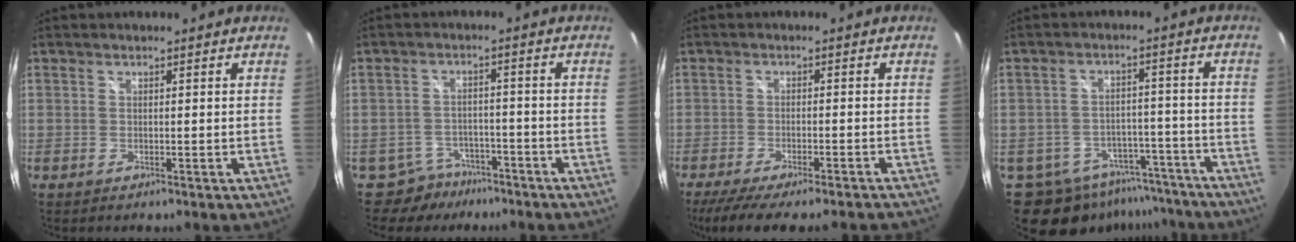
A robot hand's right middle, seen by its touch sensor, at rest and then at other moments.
{"total": 6.0, "force": [-4.7, 3.7, 0.1], "torque": [-0.012, 0.018, -0.069]}
{"total": 13.7, "force": [-11.8, 1.6, 6.7], "torque": [-0.135, -0.034, -0.172]}
{"total": 16.9, "force": [-13.1, 9.2, 5.3], "torque": [-0.128, 0.019, -0.166]}